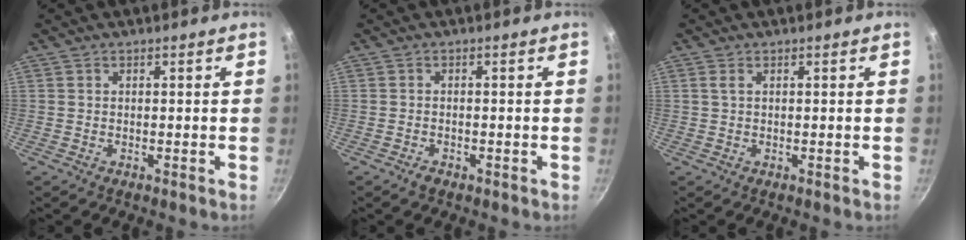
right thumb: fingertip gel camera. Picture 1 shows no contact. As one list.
[{"total": 1.6, "force": [-1.0, 0.9, 0.7], "torque": [-0.016, 0.009, -0.016]}, {"total": 0.9, "force": [0.3, 0.4, 0.7], "torque": [-0.015, 0.002, 0.006]}]